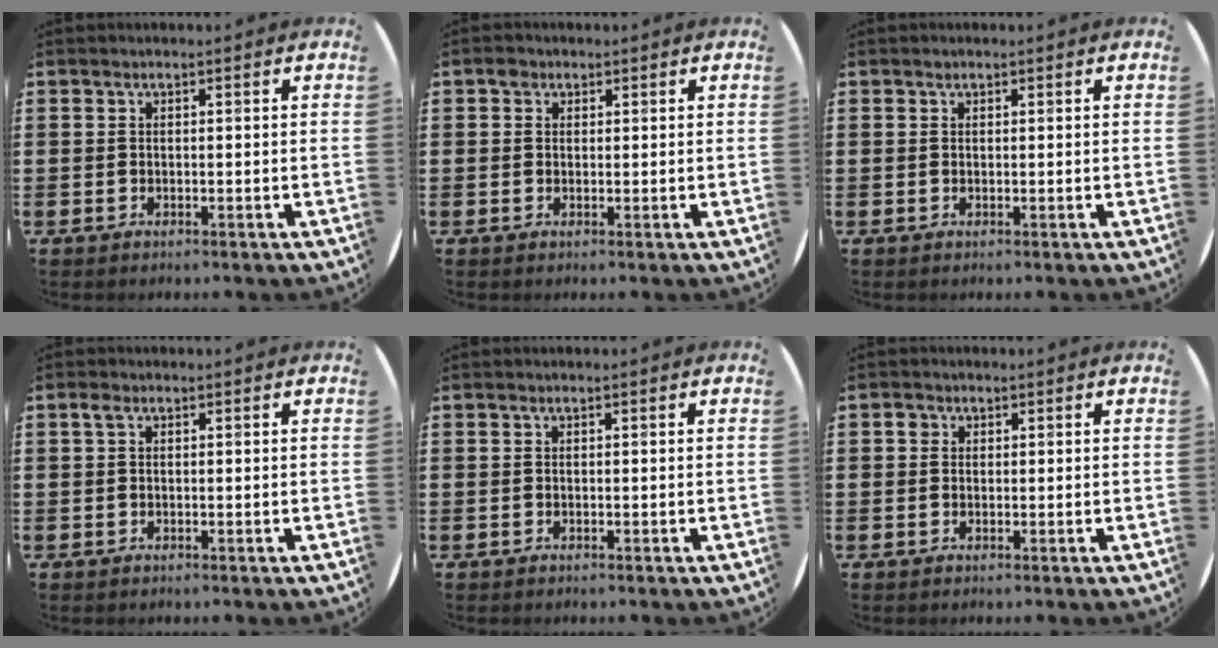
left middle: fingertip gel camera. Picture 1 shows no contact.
{"total": 1.4, "force": [0.8, 1.0, 0.3], "torque": [0.000, 0.004, 0.014]}
{"total": 0.0}
{"total": 0.8, "force": [0.3, 0.5, 0.5], "torque": [-0.012, 0.004, 0.005]}
{"total": 0.0}
{"total": 0.9, "force": [0.4, 0.8, 0.2], "torque": [0.004, 0.001, 0.006]}